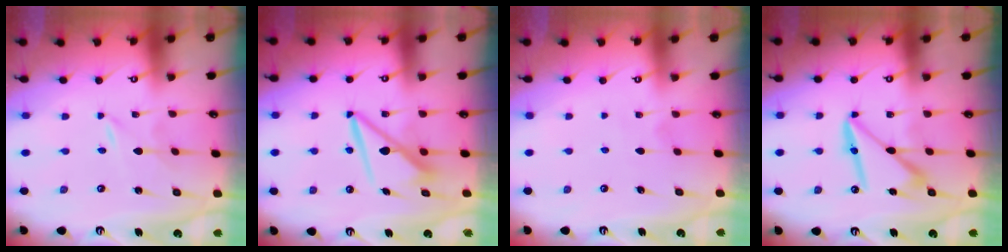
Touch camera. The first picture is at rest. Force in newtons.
{"total": 9.0, "press": 9.0, "slide": 0.7}
{"total": 2.7, "press": 2.7, "slide": 0.4}
{"total": 11.4, "press": 11.4, "slide": 0.6}